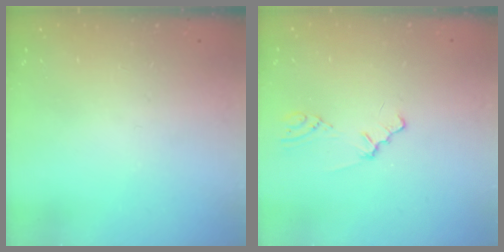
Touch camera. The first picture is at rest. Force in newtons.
{"total": 0.8, "press": 0.8, "slide": 0.2}